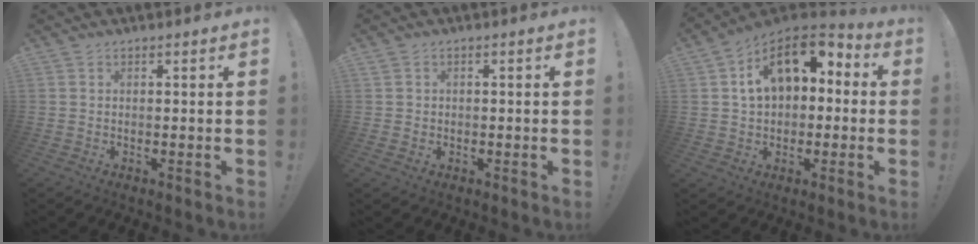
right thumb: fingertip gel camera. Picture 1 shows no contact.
{"total": 1.6, "force": [0.3, 1.5, 0.3], "torque": [0.002, -0.002, 0.003]}
{"total": 14.9, "force": [5.1, 9.5, 10.3], "torque": [-0.151, -0.012, 0.091]}